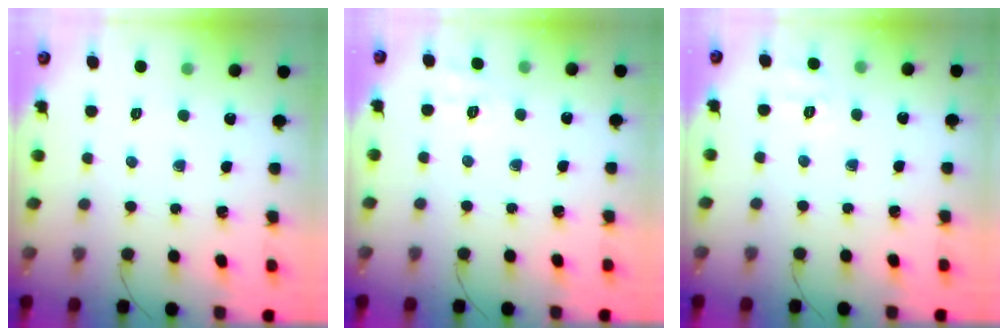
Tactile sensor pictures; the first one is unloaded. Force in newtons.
{"total": 2.4, "press": 1.3, "slide": 2.1}
{"total": 2.7, "press": 2.0, "slide": 1.8}